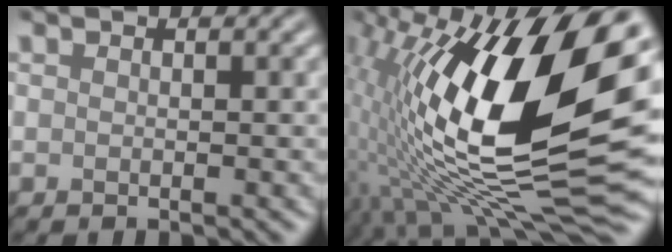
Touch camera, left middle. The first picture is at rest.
{"total": 19.5, "force": [3.5, 8.0, 17.4], "torque": [-0.307, 0.010, 0.051]}